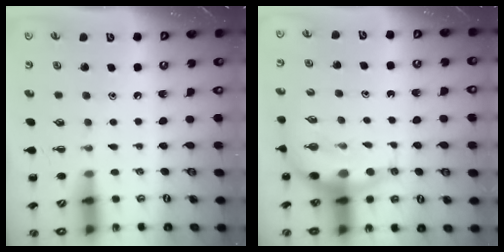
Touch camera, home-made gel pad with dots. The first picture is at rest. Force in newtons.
{"total": 7.0, "press": 6.8, "slide": 1.6}